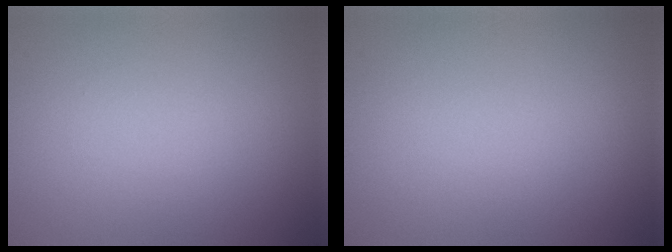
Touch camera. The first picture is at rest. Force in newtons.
{"total": 0.0}